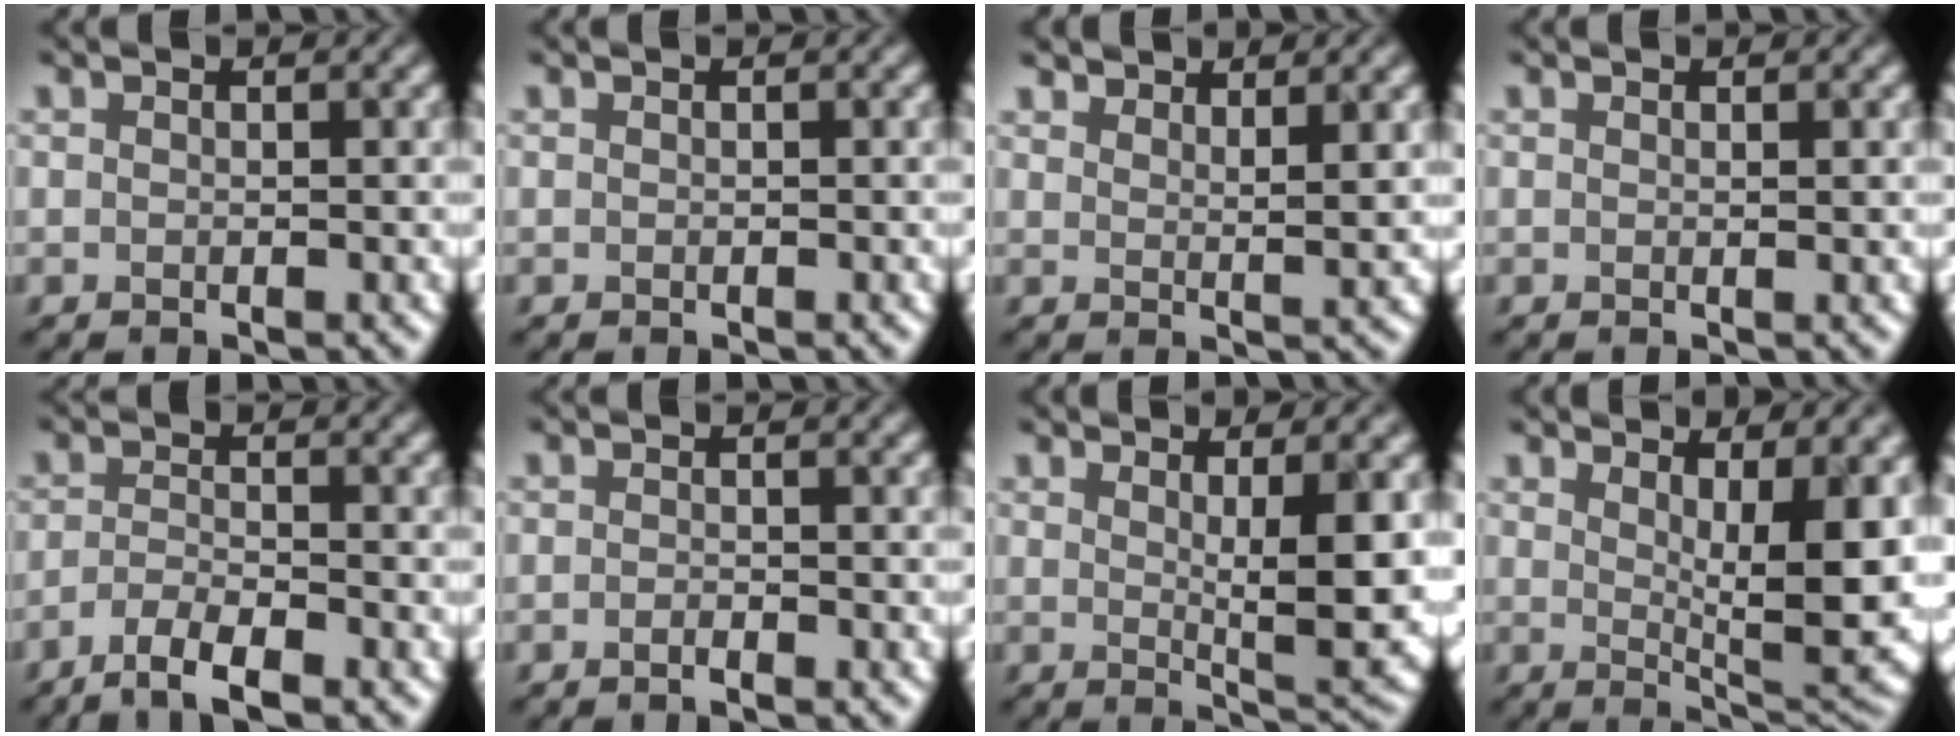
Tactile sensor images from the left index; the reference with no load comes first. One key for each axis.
{"total": 0.0}
{"total": 2.7, "fx": 2.4, "fy": 0.6, "fz": 1.1, "tx": -0.013, "ty": -0.001, "tz": 0.042}
{"total": 0.6, "fx": 0.3, "fy": 0.2, "fz": 0.5, "tx": 0.000, "ty": 0.001, "tz": 0.002}
{"total": 3.4, "fx": -2.6, "fy": 0.6, "fz": 2.2, "tx": -0.042, "ty": -0.002, "tz": -0.055}
{"total": 0.8, "fx": -0.7, "fy": 0.1, "fz": 0.3, "tx": -0.005, "ty": -0.002, "tz": -0.014}
{"total": 5.9, "fx": 1.2, "fy": 1.4, "fz": 5.6, "tx": -0.081, "ty": -0.014, "tz": 0.024}
{"total": 9.8, "fx": 2.3, "fy": 3.2, "fz": 9.0, "tx": -0.119, "ty": -0.015, "tz": 0.041}